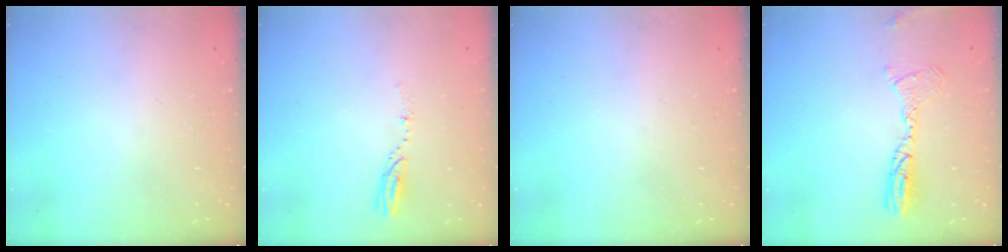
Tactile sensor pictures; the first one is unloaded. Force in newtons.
{"total": 3.9, "press": 3.9, "slide": 0.3}
{"total": 0.0}
{"total": 14.4, "press": 12.4, "slide": 7.4}